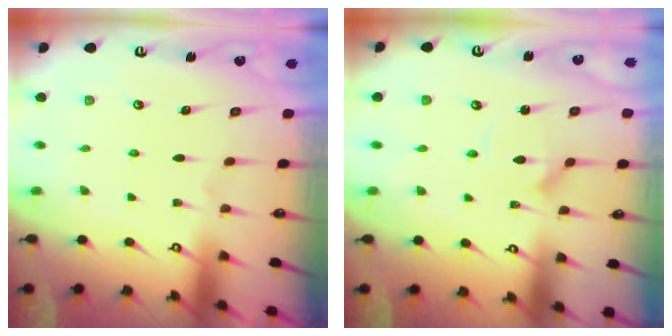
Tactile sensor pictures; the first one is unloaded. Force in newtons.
{"total": 2.2, "press": 2.2, "slide": 0.3}